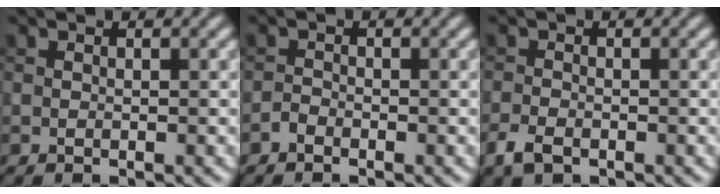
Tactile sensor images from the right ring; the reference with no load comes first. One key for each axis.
{"total": 0.7, "fx": -0.7, "fy": 0.2, "fz": 0.2, "tx": -0.003, "ty": 0.002, "tz": -0.017}
{"total": 2.1, "fx": -1.4, "fy": 1.1, "fz": 1.3, "tx": -0.029, "ty": -0.005, "tz": -0.032}